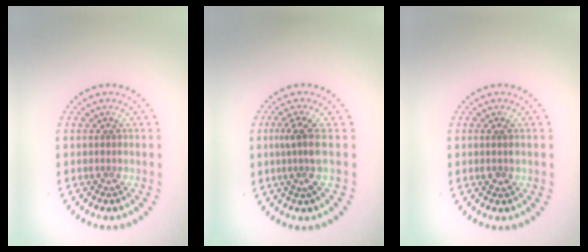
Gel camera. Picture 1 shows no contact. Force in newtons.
{"total": 2.6, "press": 2.0, "slide": 1.7}
{"total": 1.0, "press": 0.9, "slide": 0.4}